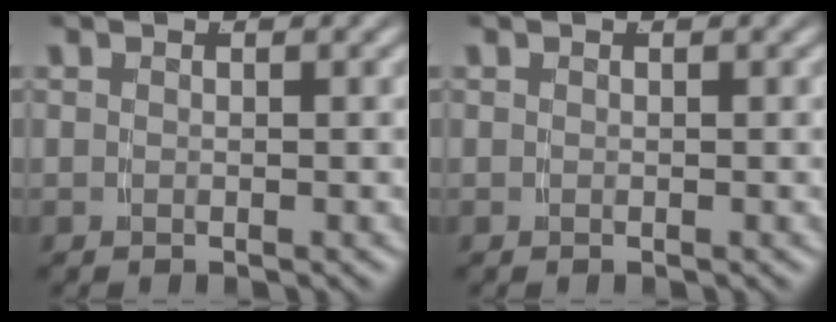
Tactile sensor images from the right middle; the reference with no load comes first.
{"total": 0.0}